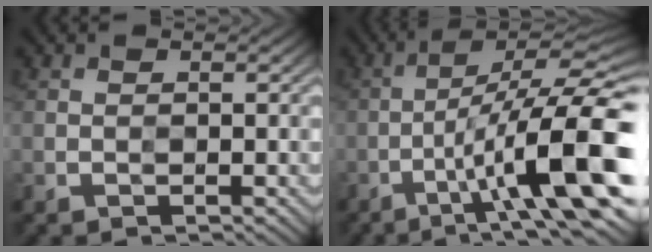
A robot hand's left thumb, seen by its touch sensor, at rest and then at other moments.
{"total": 13.9, "force": [-4.8, 2.8, 12.8], "torque": [-0.190, 0.007, -0.073]}